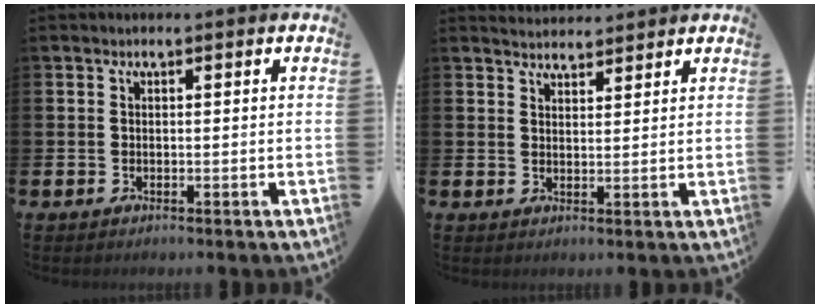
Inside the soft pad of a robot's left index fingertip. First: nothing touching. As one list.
[{"total": 2.6, "force": [2.6, 0.3, -0.2], "torque": [0.001, -0.014, 0.046]}]